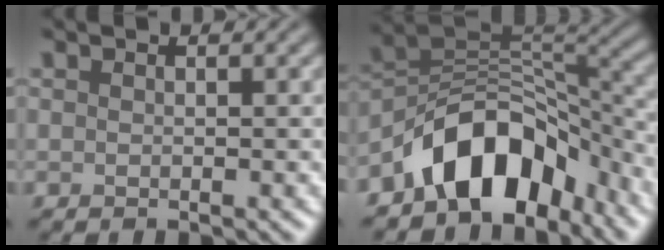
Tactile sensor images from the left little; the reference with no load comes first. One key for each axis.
{"total": 9.6, "fx": -6.0, "fy": 5.4, "fz": 5.1, "tx": -0.054, "ty": 0.010, "tz": -0.113}